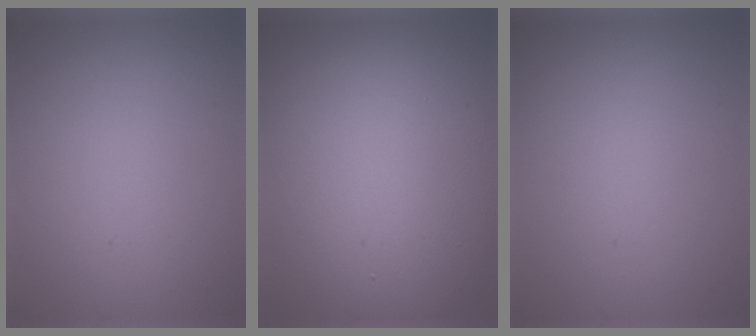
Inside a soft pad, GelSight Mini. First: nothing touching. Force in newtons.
{"total": 16.3, "press": 16.2, "slide": 1.2}
{"total": 0.5, "press": 0.5, "slide": 0.1}